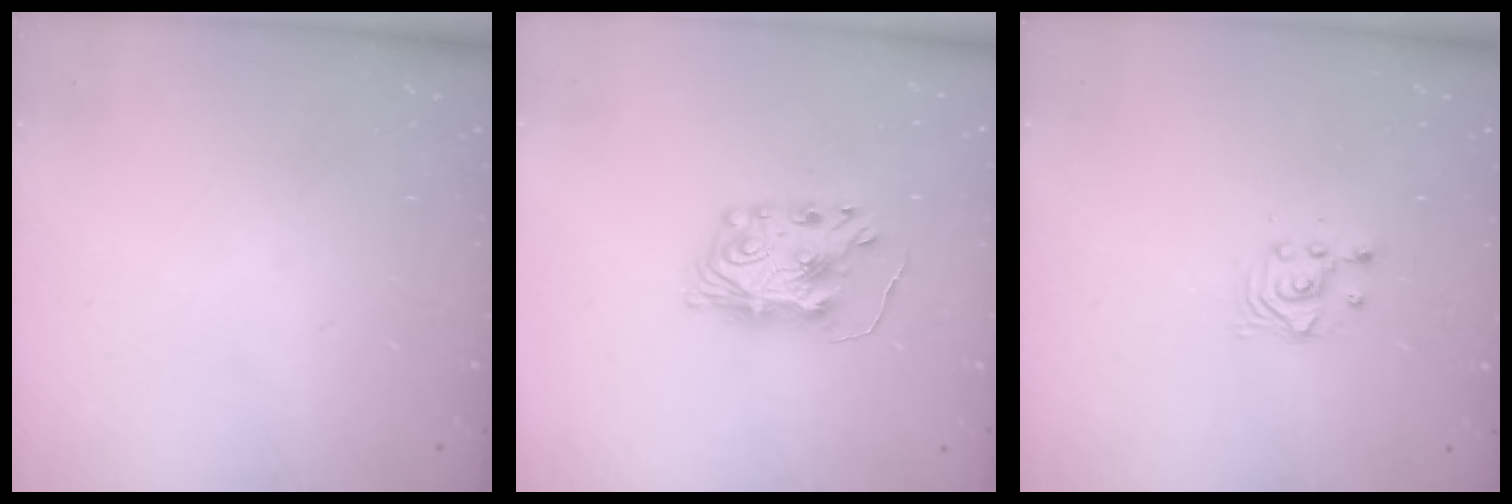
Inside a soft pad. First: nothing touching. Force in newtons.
{"total": 7.8, "press": 7.8, "slide": 0.2}
{"total": 2.5, "press": 2.5, "slide": 0.2}